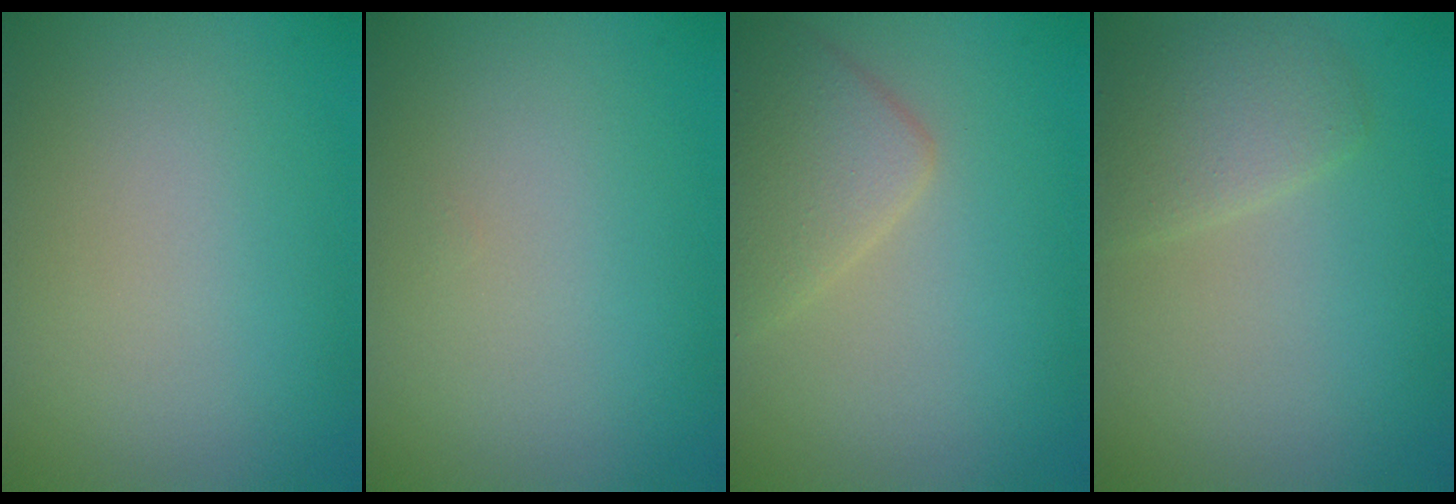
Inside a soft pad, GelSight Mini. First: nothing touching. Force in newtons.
{"total": 0.0}
{"total": 3.5, "press": 3.5, "slide": 0.2}
{"total": 2.6, "press": 2.6, "slide": 0.2}